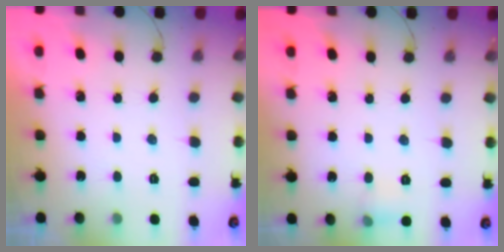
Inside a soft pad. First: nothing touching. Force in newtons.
{"total": 5.1, "press": 4.9, "slide": 1.4}